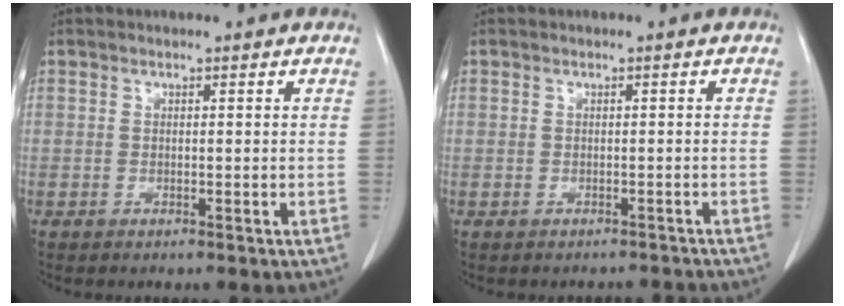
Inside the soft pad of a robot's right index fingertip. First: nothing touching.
{"total": 3.0, "force": [-2.5, 1.7, -0.3], "torque": [0.007, 0.013, -0.036]}